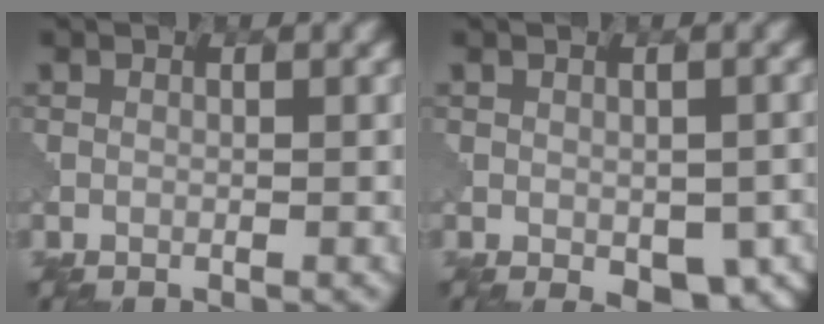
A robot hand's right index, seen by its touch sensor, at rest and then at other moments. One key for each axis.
{"total": 5.9, "fx": -2.8, "fy": 3.4, "fz": 4.0, "tx": -0.066, "ty": -0.032, "tz": -0.010}